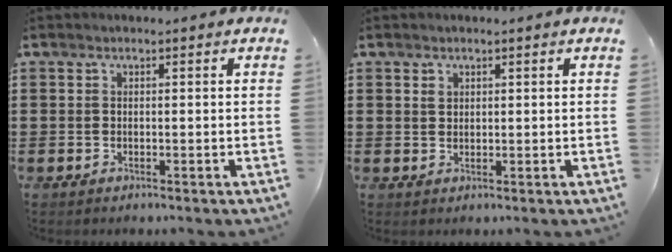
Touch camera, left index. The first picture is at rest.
{"total": 1.1, "force": [0.7, 0.8, 0.4], "torque": [-0.011, 0.003, 0.013]}